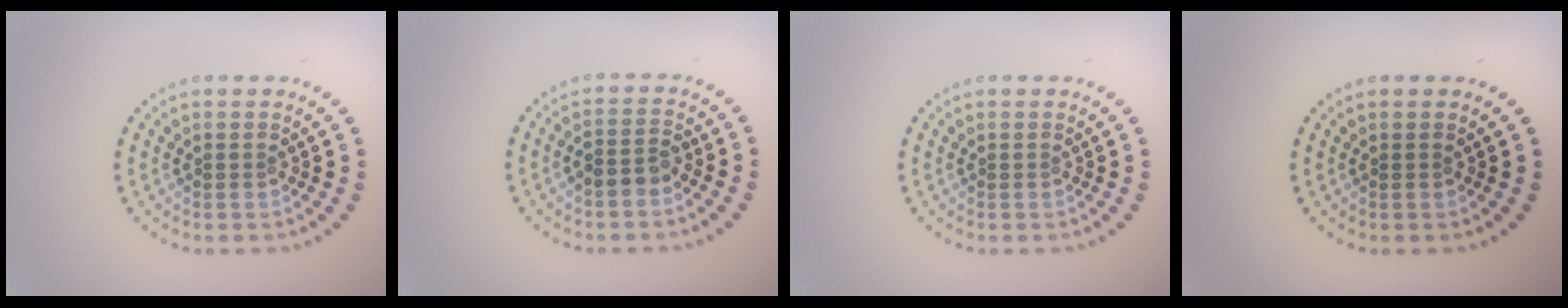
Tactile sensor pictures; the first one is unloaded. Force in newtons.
{"total": 2.4, "press": 2.2, "slide": 0.9}
{"total": 0.0}
{"total": 0.0}